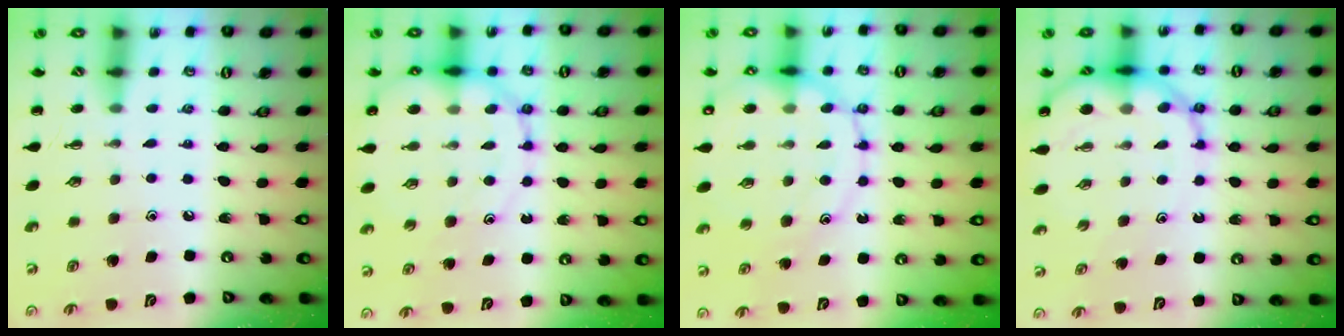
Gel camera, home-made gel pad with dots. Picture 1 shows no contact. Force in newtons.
{"total": 12.8, "press": 12.4, "slide": 3.1}
{"total": 15.2, "press": 15.0, "slide": 2.4}
{"total": 11.6, "press": 11.3, "slide": 2.7}